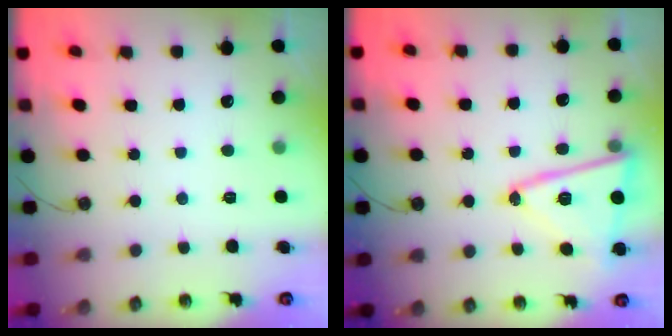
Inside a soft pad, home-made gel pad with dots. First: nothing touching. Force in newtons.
{"total": 14.9, "press": 14.8, "slide": 1.8}